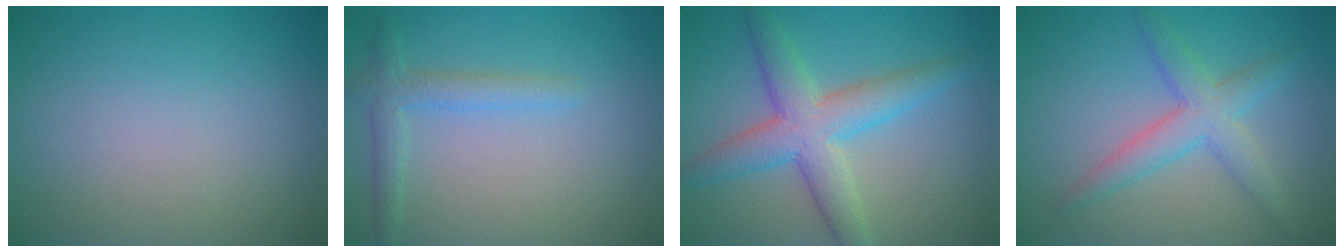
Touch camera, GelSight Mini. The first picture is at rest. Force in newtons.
{"total": 2.4, "press": 2.4, "slide": 0.0}
{"total": 5.9, "press": 5.9, "slide": 0.1}
{"total": 3.8, "press": 3.8, "slide": 0.1}